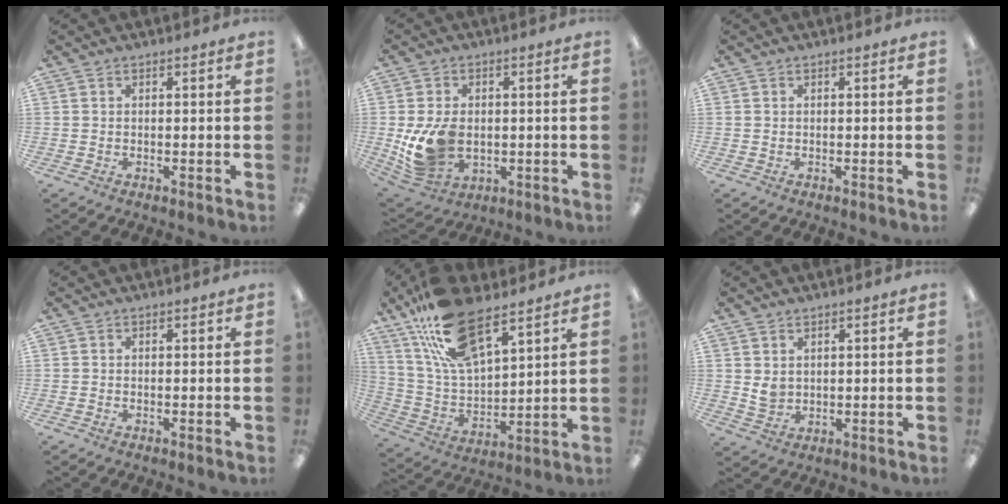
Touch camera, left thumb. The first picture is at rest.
{"total": 11.8, "force": [-1.2, 8.5, 8.1], "torque": [-0.161, 0.003, -0.015]}
{"total": 0.0}
{"total": 0.0}
{"total": 20.1, "force": [13.1, 8.6, 12.6], "torque": [-0.251, -0.053, 0.235]}
{"total": 2.8, "force": [1.5, 2.1, 1.2], "torque": [-0.019, -0.003, 0.027]}